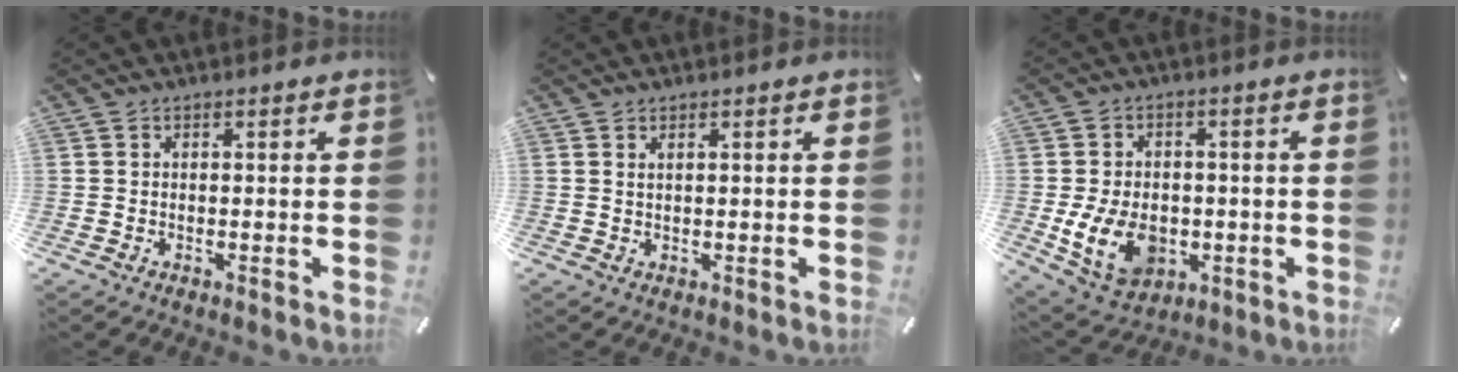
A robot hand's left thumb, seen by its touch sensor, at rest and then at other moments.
{"total": 1.0, "force": [0.6, 0.3, 0.7], "torque": [-0.015, 0.000, 0.010]}
{"total": 12.1, "force": [-2.7, 8.9, 7.7], "torque": [-0.162, 0.006, -0.046]}